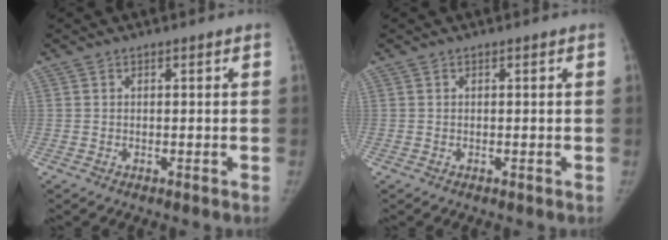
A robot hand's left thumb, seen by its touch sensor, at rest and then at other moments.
{"total": 0.0}